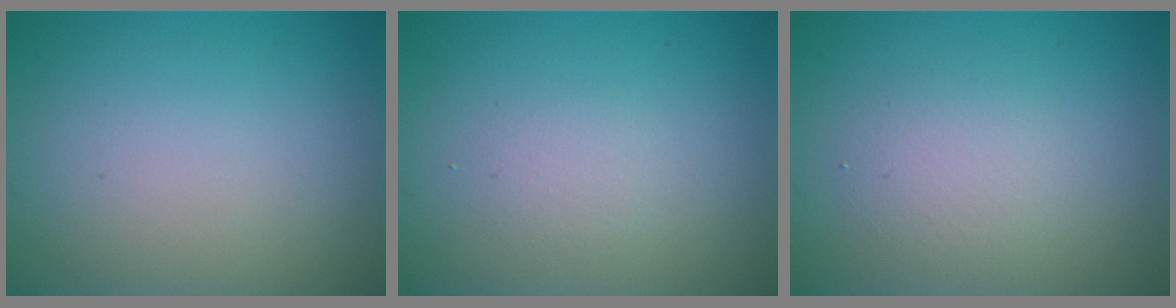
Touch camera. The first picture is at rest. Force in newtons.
{"total": 1.2, "press": 1.2, "slide": 0.0}
{"total": 2.2, "press": 2.2, "slide": 0.3}